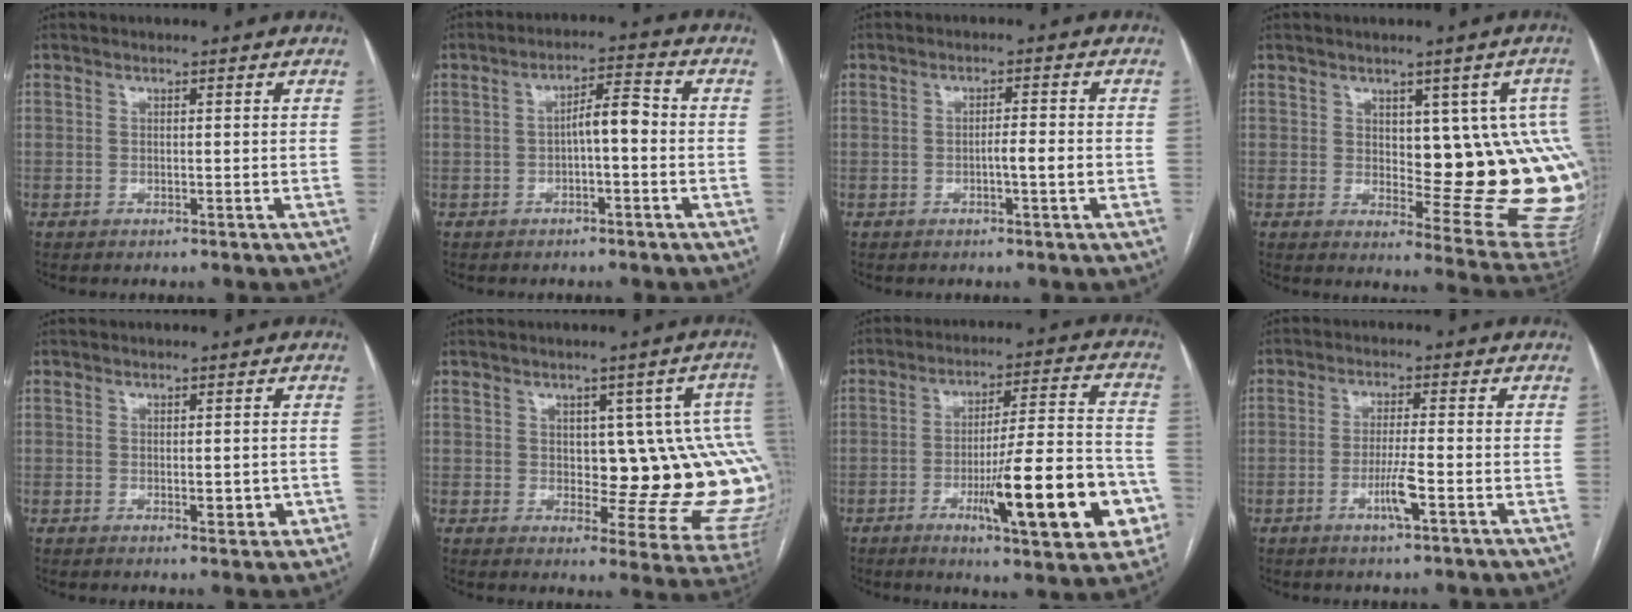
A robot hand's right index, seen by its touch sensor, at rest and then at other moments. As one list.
[{"total": 4.8, "force": [-0.7, 1.2, 4.5], "torque": [-0.072, 0.022, -0.010]}, {"total": 2.7, "force": [-0.8, 0.1, 2.6], "torque": [-0.040, 0.001, -0.014]}, {"total": 15.1, "force": [1.1, 5.4, 14.0], "torque": [-0.109, 0.006, 0.025]}, {"total": 2.7, "force": [-0.6, 1.2, 2.3], "torque": [-0.029, -0.002, -0.004]}, {"total": 14.8, "force": [0.7, 5.6, 13.7], "torque": [-0.108, 0.010, 0.016]}, {"total": 18.7, "force": [-6.5, 2.9, 17.3], "torque": [-0.225, 0.008, -0.084]}, {"total": 4.6, "force": [-2.0, -0.1, 4.1], "torque": [-0.079, -0.007, -0.039]}]